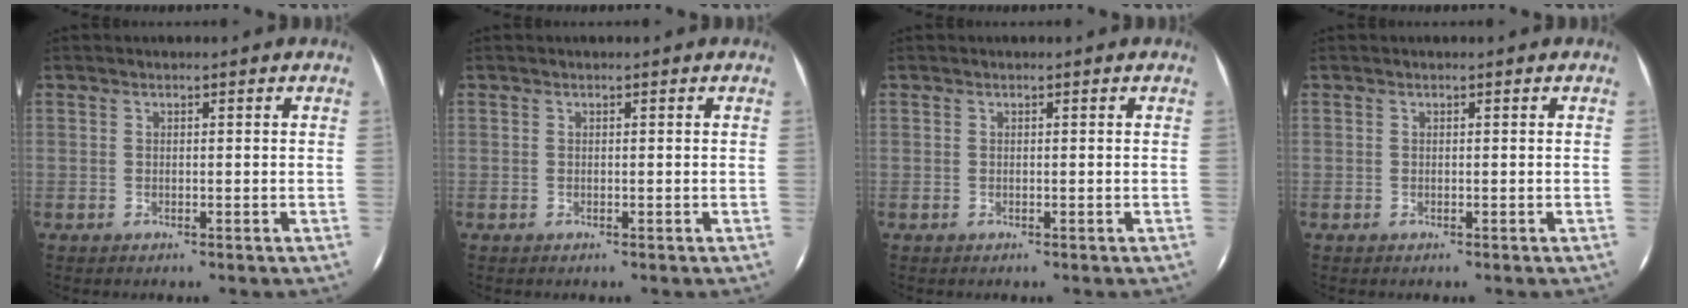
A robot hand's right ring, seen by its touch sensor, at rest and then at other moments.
{"total": 0.0}
{"total": 0.0}
{"total": 0.0}